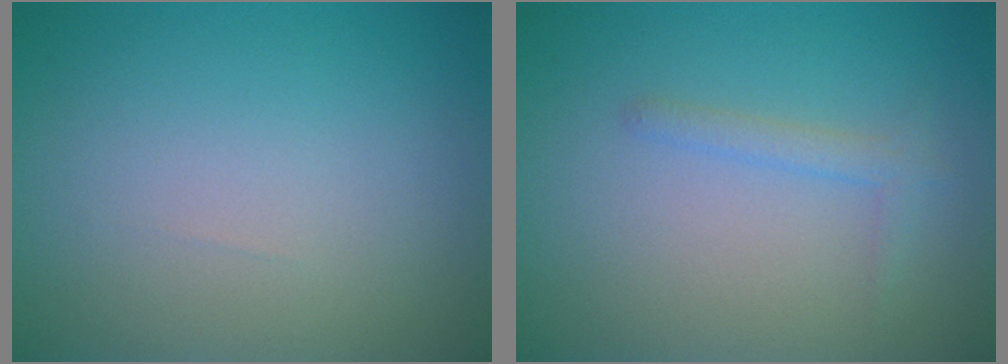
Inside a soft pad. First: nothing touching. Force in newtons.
{"total": 1.3, "press": 1.3, "slide": 0.0}